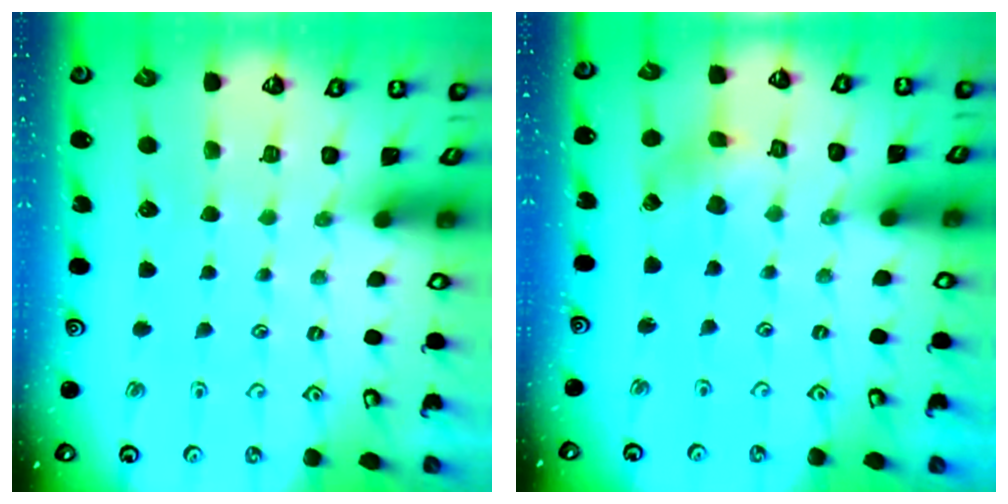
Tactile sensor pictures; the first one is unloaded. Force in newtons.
{"total": 2.7, "press": 2.7, "slide": 0.5}